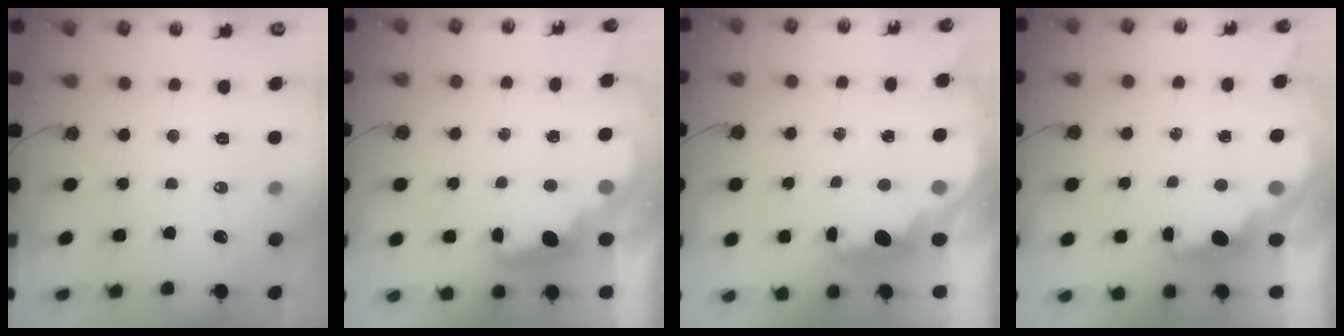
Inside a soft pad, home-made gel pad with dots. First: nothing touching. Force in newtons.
{"total": 2.6, "press": 2.6, "slide": 0.6}
{"total": 2.4, "press": 2.3, "slide": 0.8}
{"total": 2.0, "press": 1.8, "slide": 0.8}